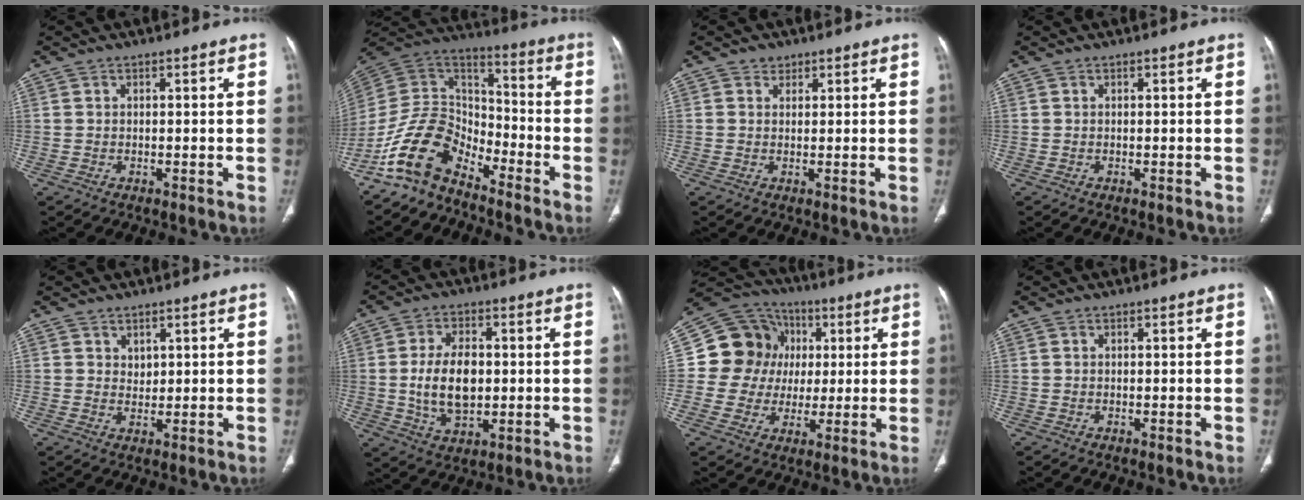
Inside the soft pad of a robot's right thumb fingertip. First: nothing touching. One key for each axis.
{"total": 12.6, "fx": -9.2, "fy": 6.8, "fz": 5.3, "tx": -0.082, "ty": 0.094, "tz": -0.192}
{"total": 1.5, "fx": 0.9, "fy": 1.1, "fz": 0.1, "tx": 0.016, "ty": -0.003, "tz": 0.009}
{"total": 0.0}
{"total": 2.0, "fx": 1.2, "fy": 1.5, "fz": 0.4, "tx": 0.011, "ty": -0.009, "tz": 0.021}
{"total": 10.4, "fx": 0.0, "fy": 6.3, "fz": 8.3, "tx": -0.137, "ty": 0.000, "tz": 0.005}
{"total": 14.5, "fx": 2.2, "fy": 13.3, "fz": 5.2, "tx": -0.055, "ty": 0.020, "tz": 0.034}
{"total": 0.0}